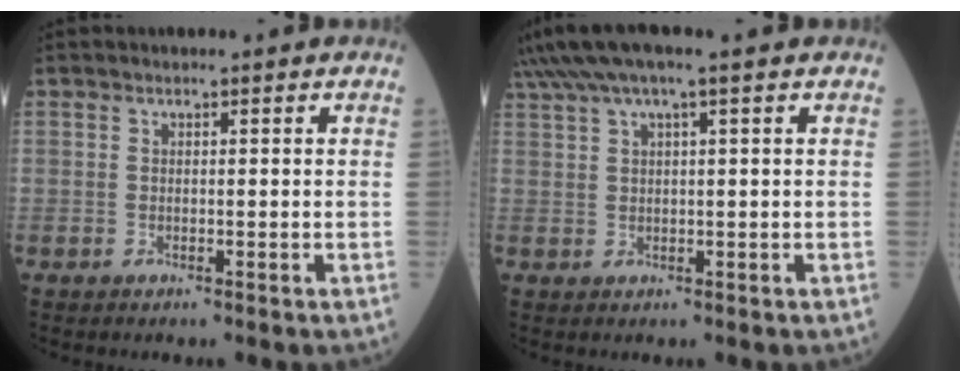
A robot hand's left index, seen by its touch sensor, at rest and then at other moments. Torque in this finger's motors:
{"motor_torque": [1.08, -1.05, 0.88, 0.21]}